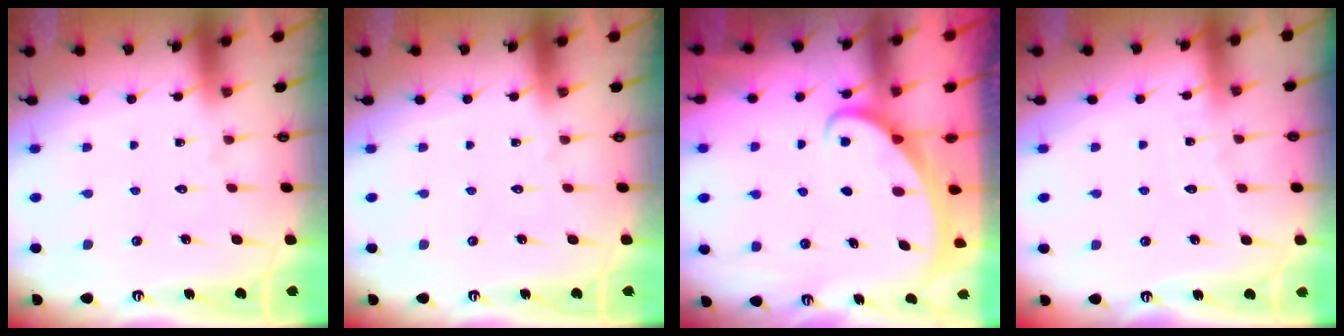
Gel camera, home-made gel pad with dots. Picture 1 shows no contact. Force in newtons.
{"total": 0.0}
{"total": 2.1, "press": 2.1, "slide": 0.0}
{"total": 2.6, "press": 2.6, "slide": 0.3}